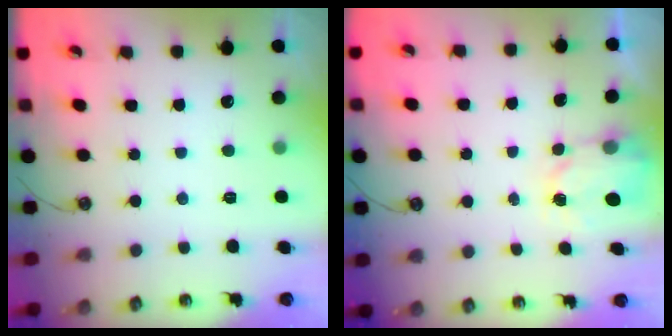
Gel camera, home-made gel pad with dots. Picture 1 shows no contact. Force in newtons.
{"total": 2.7, "press": 2.6, "slide": 0.4}